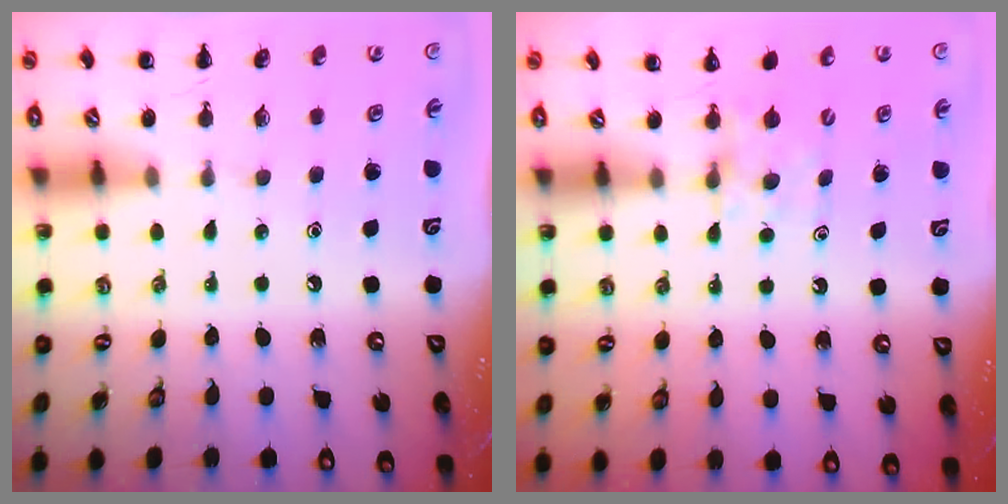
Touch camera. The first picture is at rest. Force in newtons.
{"total": 4.8, "press": 4.6, "slide": 1.5}